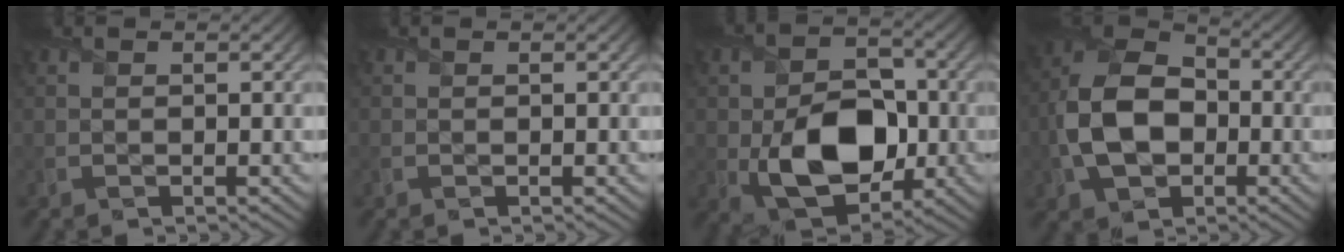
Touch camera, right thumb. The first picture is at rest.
{"total": 0.0}
{"total": 11.1, "force": [-2.2, 7.3, 8.0], "torque": [-0.154, -0.018, -0.028]}
{"total": 11.5, "force": [-2.1, 7.9, 8.1], "torque": [-0.186, -0.006, -0.049]}